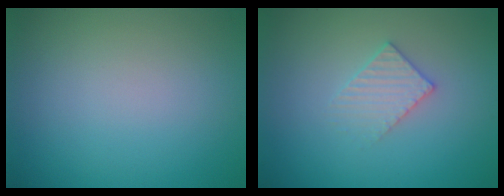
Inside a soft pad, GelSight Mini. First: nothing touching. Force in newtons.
{"total": 2.1, "press": 2.0, "slide": 0.3}